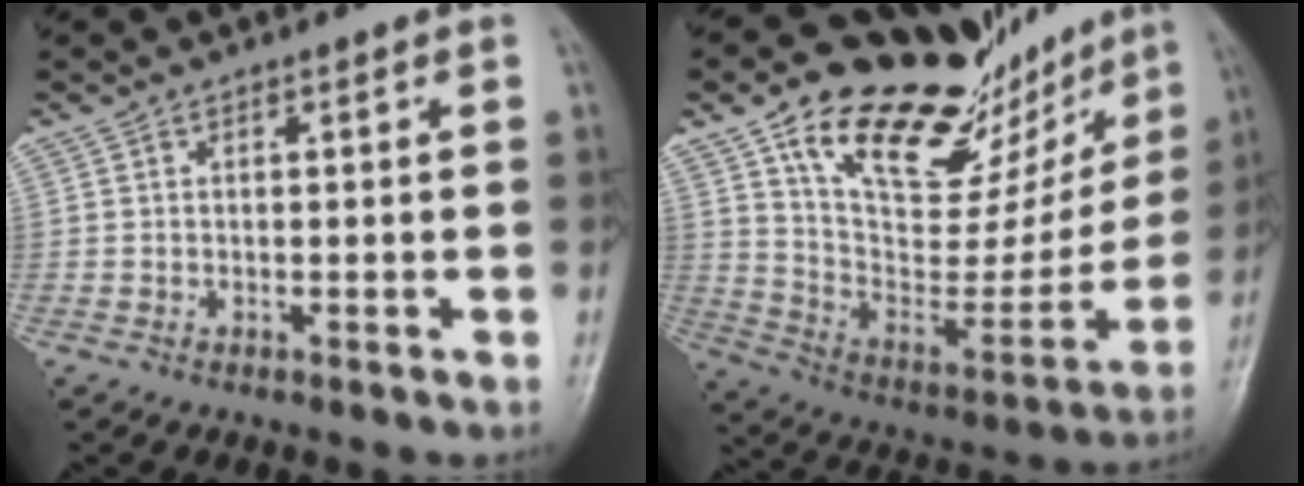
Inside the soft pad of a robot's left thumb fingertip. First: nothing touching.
{"total": 29.9, "force": [19.5, 13.7, 18.2], "torque": [-0.229, -0.058, 0.318]}